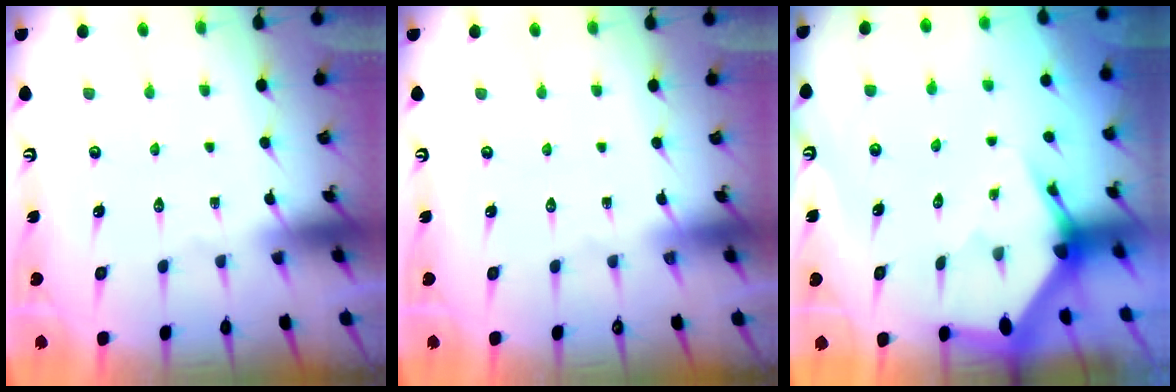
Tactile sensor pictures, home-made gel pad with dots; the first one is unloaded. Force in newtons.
{"total": 0.0}
{"total": 4.1, "press": 4.0, "slide": 0.3}